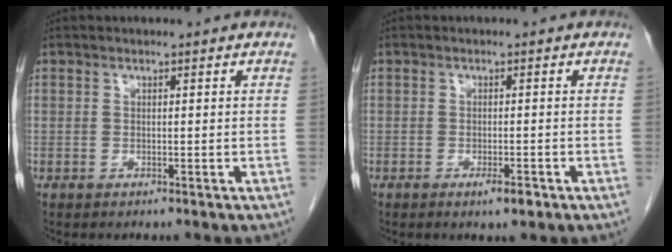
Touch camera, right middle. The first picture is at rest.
{"total": 2.1, "force": [-1.2, 0.4, 1.7], "torque": [-0.026, -0.001, -0.017]}